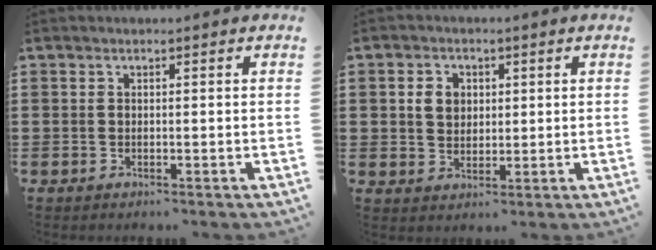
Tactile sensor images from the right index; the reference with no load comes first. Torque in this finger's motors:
{"motor_torque": [0.20, -0.18, 0.34, 0.04]}